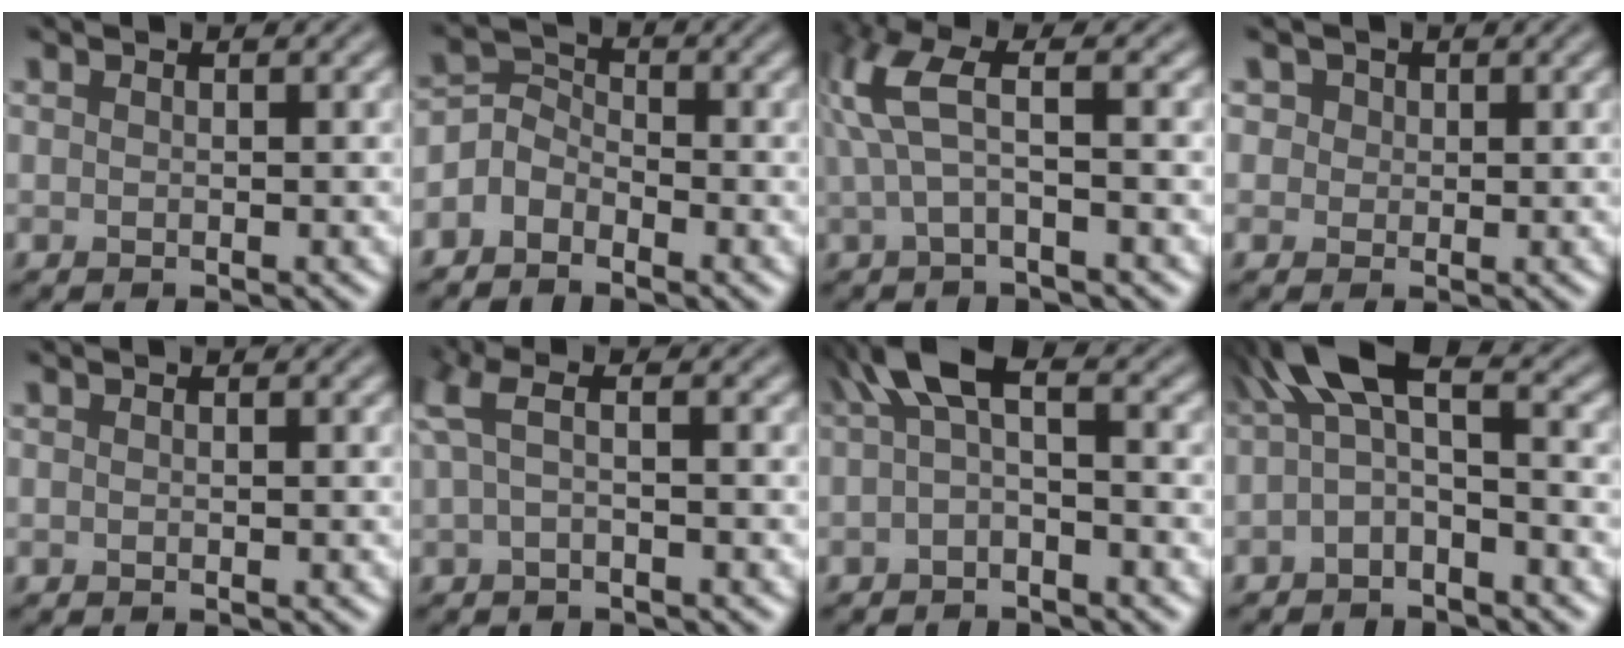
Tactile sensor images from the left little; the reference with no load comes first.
{"total": 2.4, "force": [-1.9, 1.4, 0.6], "torque": [-0.003, 0.011, -0.050]}
{"total": 4.6, "force": [0.9, 1.6, 4.3], "torque": [-0.110, 0.013, 0.012]}
{"total": 3.7, "force": [1.8, 2.8, 1.6], "torque": [-0.041, 0.005, 0.024]}
{"total": 0.0}
{"total": 3.2, "force": [0.4, 1.2, 3.0], "torque": [-0.079, 0.012, 0.001]}
{"total": 4.2, "force": [0.4, 1.8, 3.8], "torque": [-0.064, 0.013, -0.006]}
{"total": 5.2, "force": [0.1, 2.1, 4.8], "torque": [-0.082, 0.019, -0.018]}